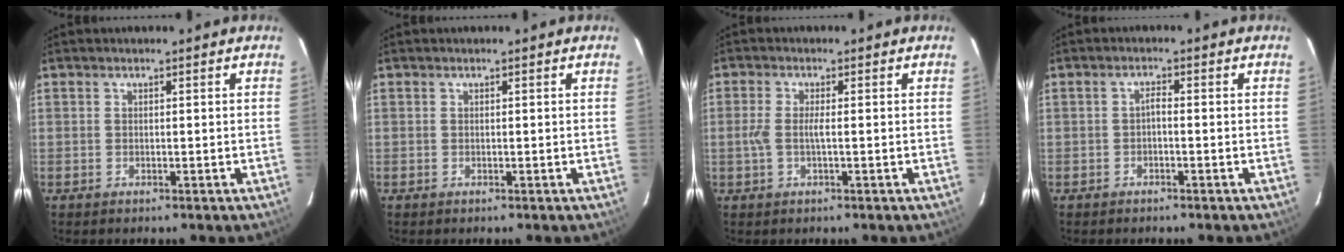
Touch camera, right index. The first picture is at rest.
{"total": 0.0}
{"total": 2.9, "force": [-0.3, 0.4, 2.9], "torque": [-0.060, 0.001, -0.008]}
{"total": 1.2, "force": [-0.6, 0.3, 0.9], "torque": [-0.018, 0.007, -0.012]}